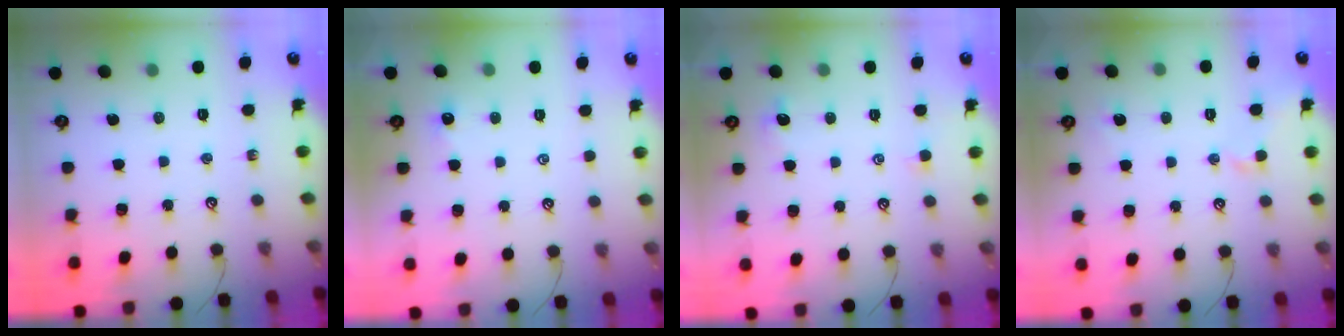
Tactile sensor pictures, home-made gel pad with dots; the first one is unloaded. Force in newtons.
{"total": 2.4, "press": 2.3, "slide": 0.3}
{"total": 0.6, "press": 0.2, "slide": 0.6}
{"total": 0.9, "press": 0.9, "slide": 0.1}